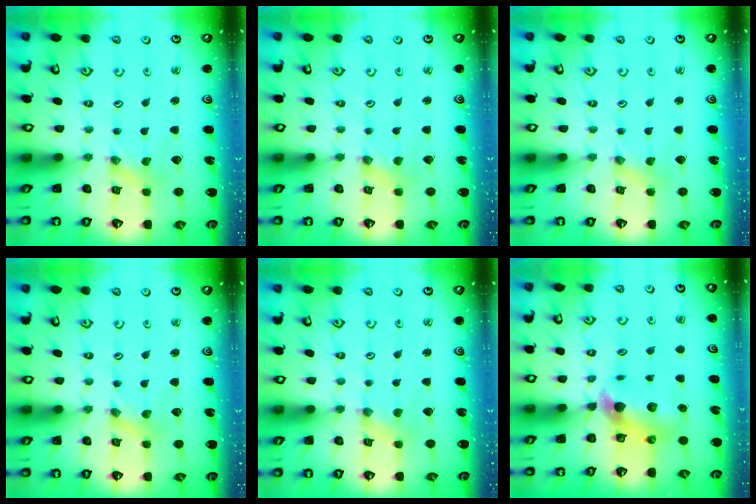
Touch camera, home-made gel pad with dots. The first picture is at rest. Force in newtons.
{"total": 1.9, "press": 1.9, "slide": 0.3}
{"total": 0.0}
{"total": 0.0}
{"total": 1.8, "press": 1.8, "slide": 0.4}
{"total": 5.9, "press": 5.9, "slide": 0.5}